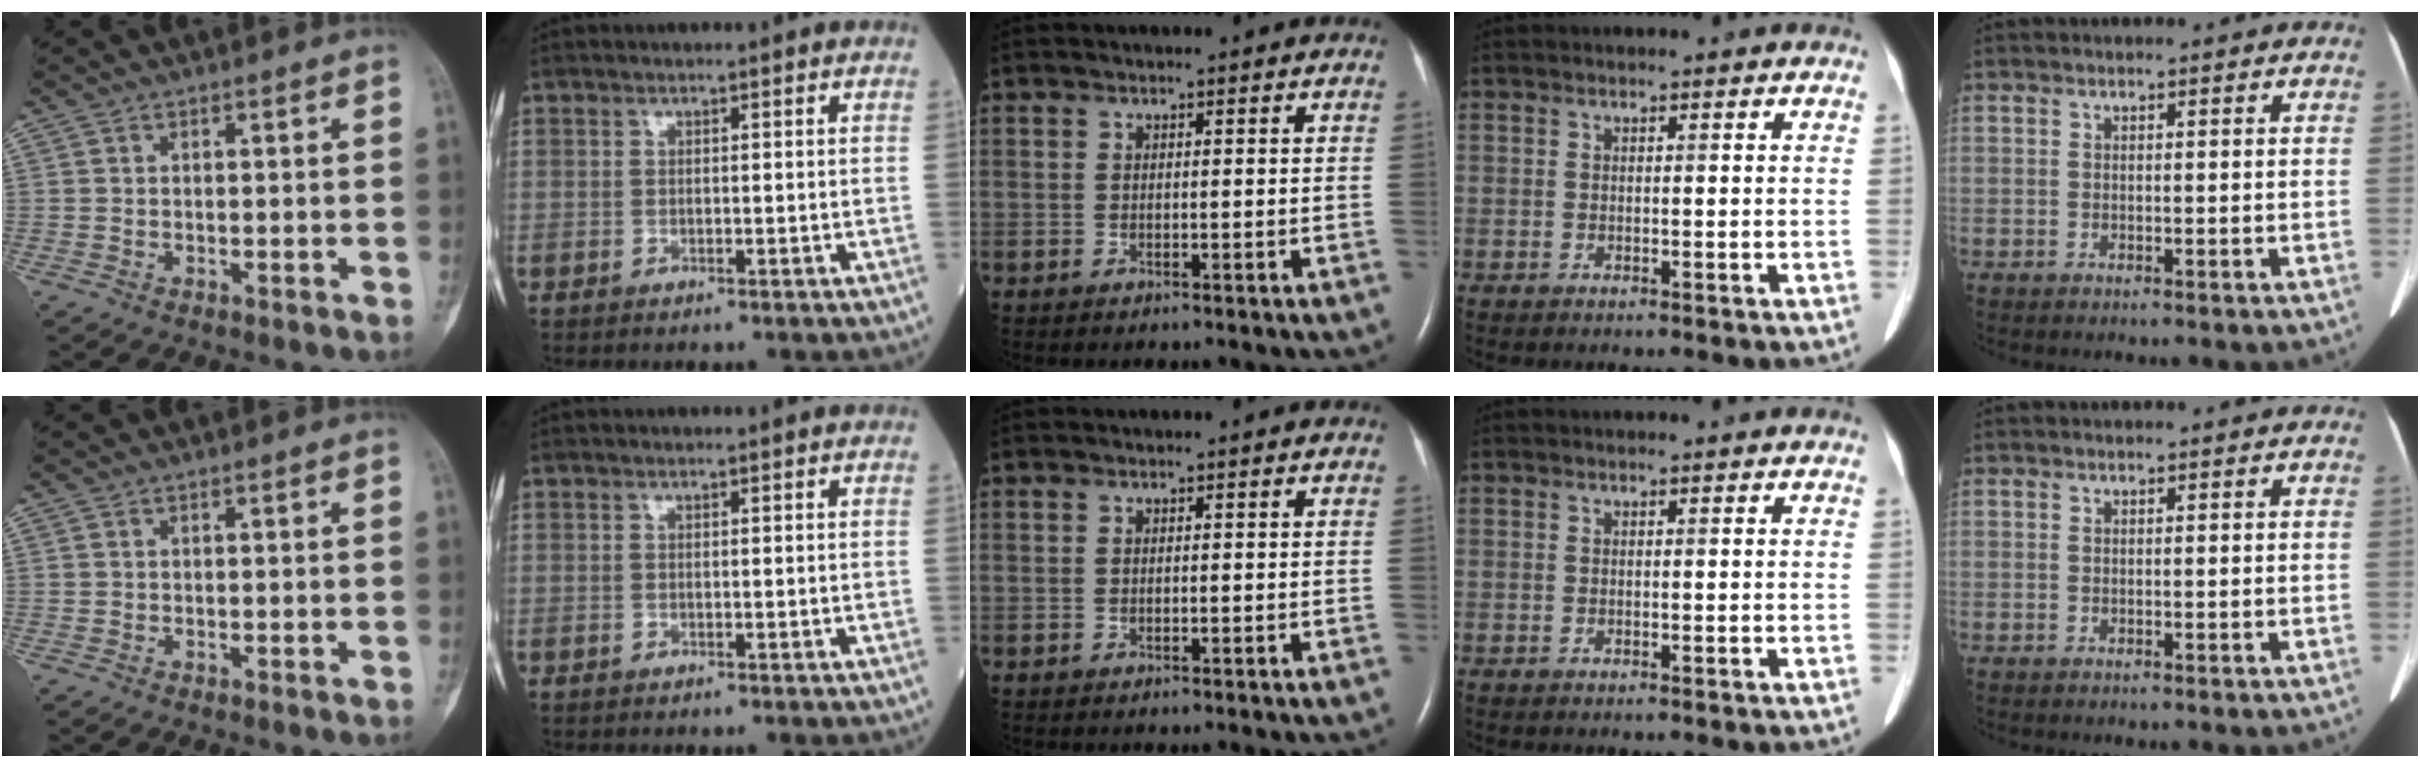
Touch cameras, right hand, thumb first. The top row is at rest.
{}